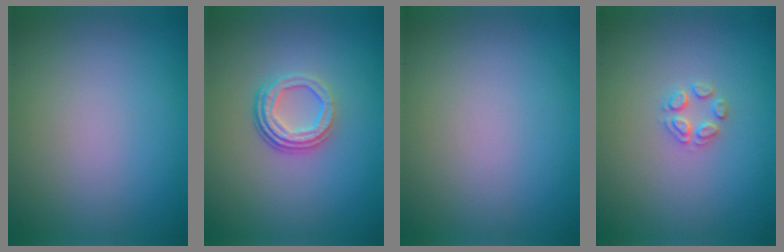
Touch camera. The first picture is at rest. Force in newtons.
{"total": 3.7, "press": 2.6, "slide": 2.5}
{"total": 0.0}
{"total": 1.7, "press": 1.6, "slide": 0.2}